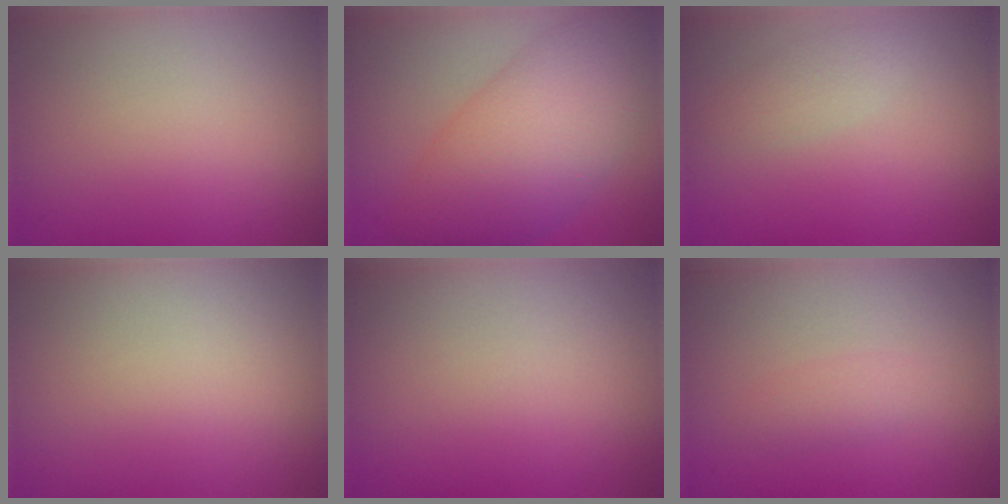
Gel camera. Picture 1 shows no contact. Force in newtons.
{"total": 9.1, "press": 9.1, "slide": 0.2}
{"total": 1.6, "press": 1.6, "slide": 0.1}
{"total": 0.0}
{"total": 0.0}
{"total": 1.2, "press": 1.2, "slide": 0.1}